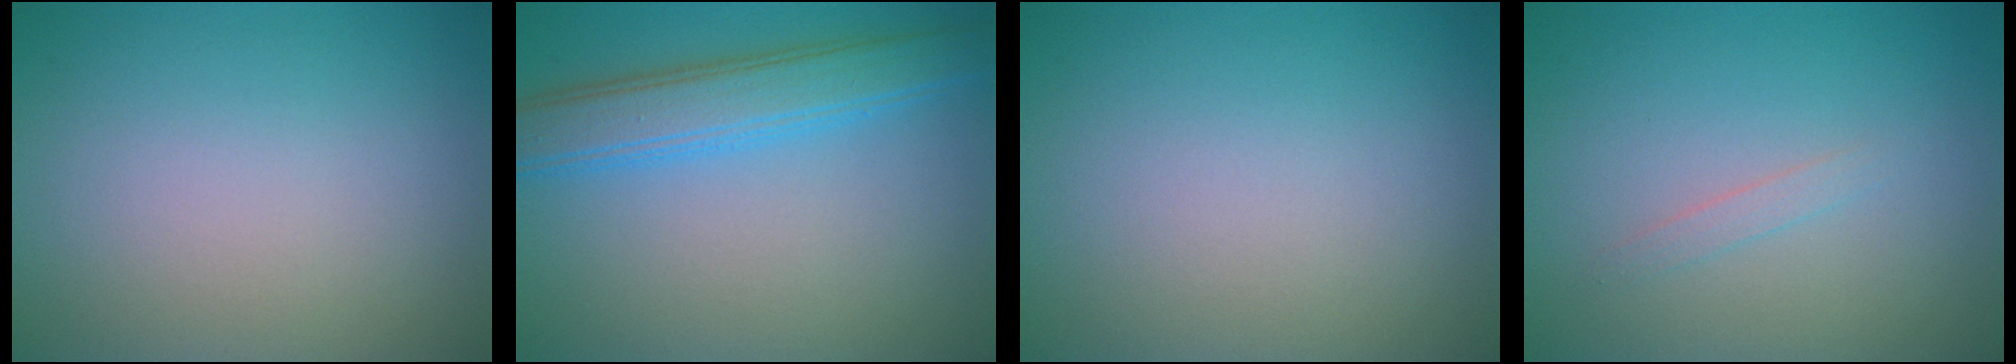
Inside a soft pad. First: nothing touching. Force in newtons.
{"total": 4.8, "press": 4.8, "slide": 0.2}
{"total": 0.0}
{"total": 0.8, "press": 0.8, "slide": 0.1}